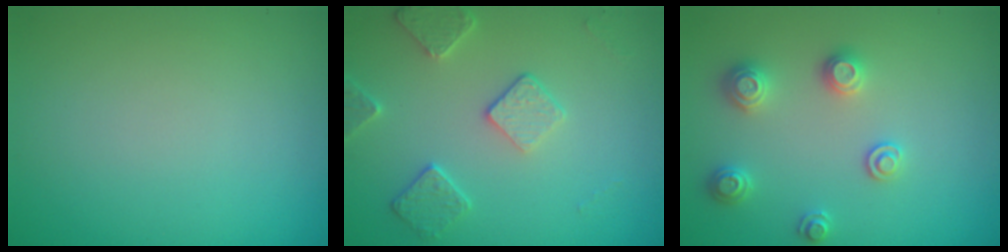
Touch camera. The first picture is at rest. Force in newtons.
{"total": 2.9, "press": 2.8, "slide": 0.9}
{"total": 2.5, "press": 2.5, "slide": 0.3}